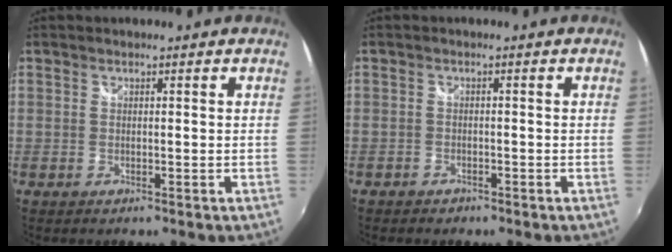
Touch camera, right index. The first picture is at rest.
{"total": 2.0, "force": [-1.6, 1.2, 0.3], "torque": [-0.014, 0.000, -0.025]}